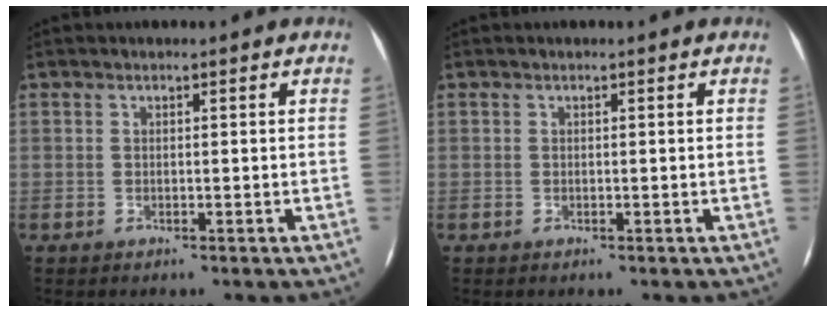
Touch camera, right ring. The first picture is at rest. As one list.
[{"total": 0.0}]